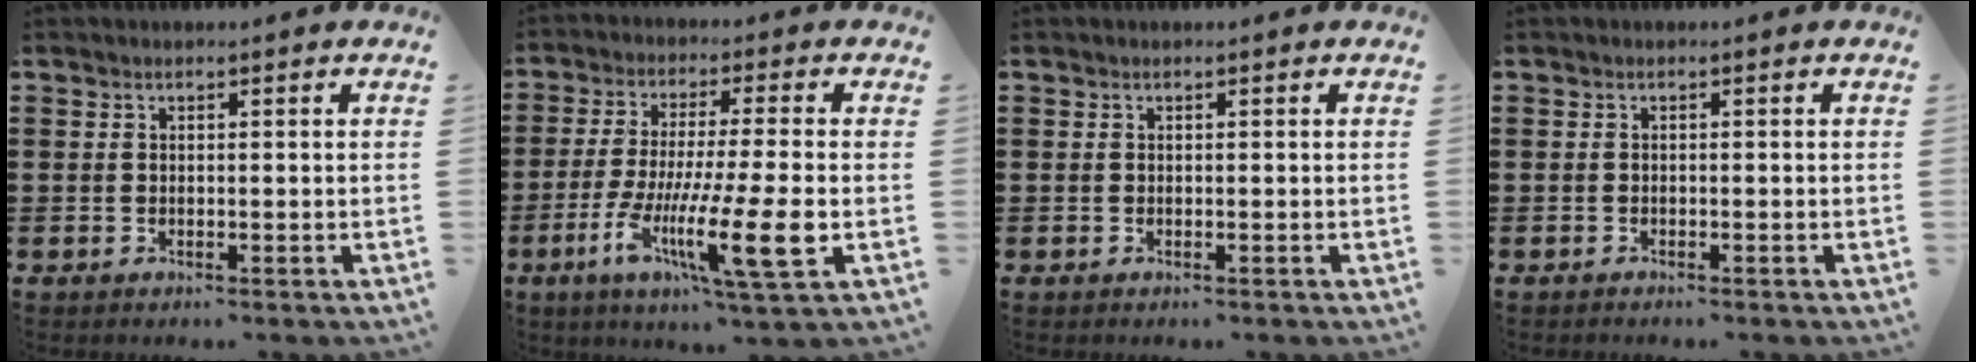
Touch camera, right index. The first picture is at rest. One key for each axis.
{"total": 13.7, "fx": -4.3, "fy": 1.7, "fz": 12.9, "tx": -0.255, "ty": -0.014, "tz": -0.082}
{"total": 0.0}
{"total": 0.6, "fx": -0.6, "fy": 0.1, "fz": 0.0, "tx": -0.002, "ty": -0.002, "tz": -0.011}